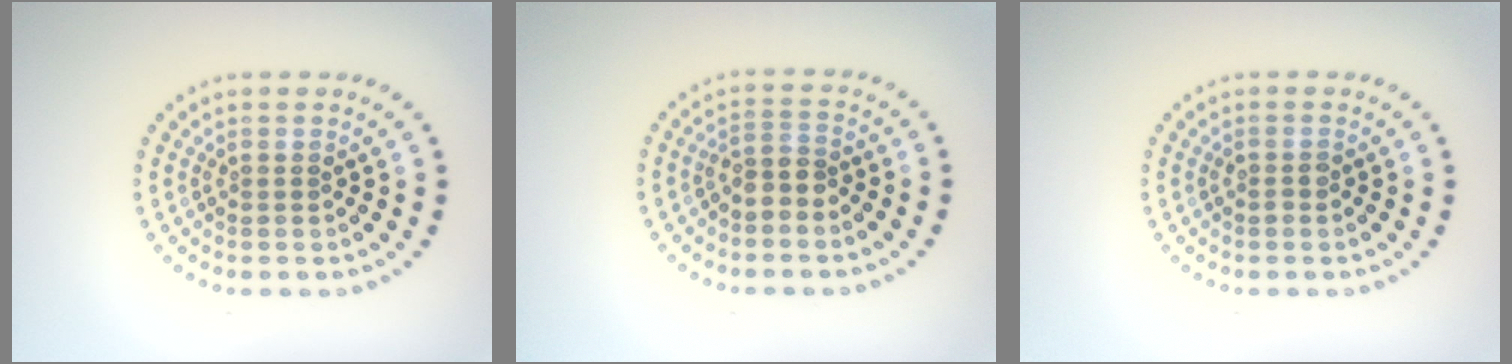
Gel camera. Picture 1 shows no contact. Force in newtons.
{"total": 2.2, "press": 1.8, "slide": 1.1}
{"total": 0.8, "press": 0.7, "slide": 0.4}